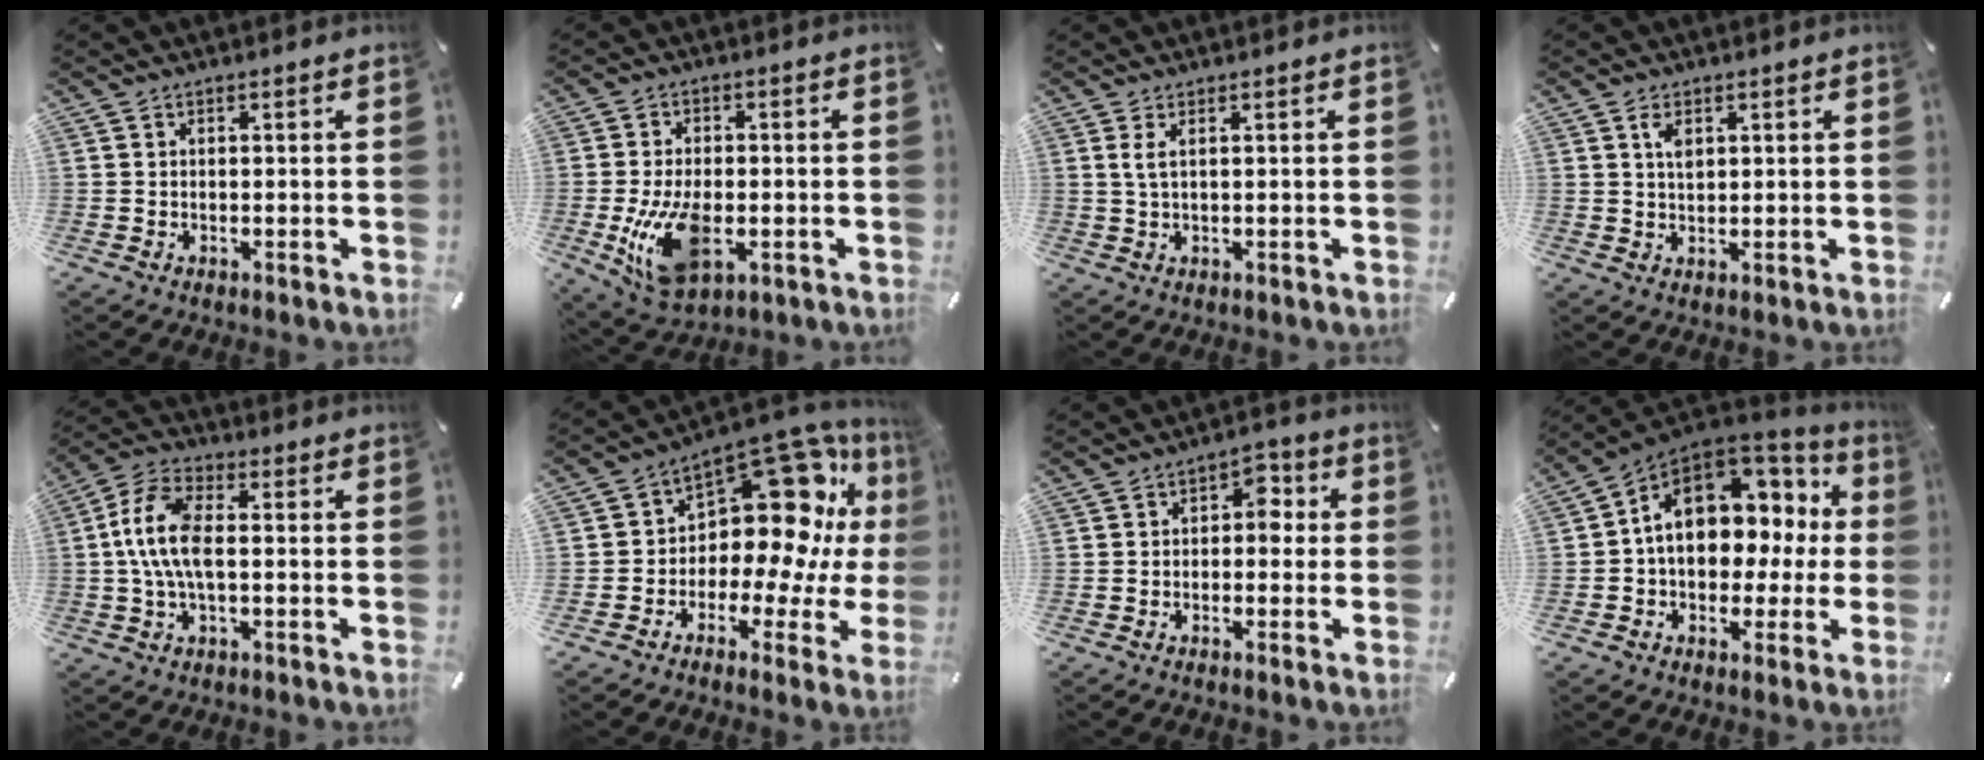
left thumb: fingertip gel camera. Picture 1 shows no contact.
{"total": 13.3, "force": [-2.7, 8.0, 10.3], "torque": [-0.211, -0.011, -0.047]}
{"total": 2.5, "force": [0.8, 0.5, 2.3], "torque": [-0.049, 0.000, 0.013]}
{"total": 2.9, "force": [1.3, 1.6, 2.1], "torque": [-0.029, -0.004, 0.020]}
{"total": 10.9, "force": [0.2, 5.2, 9.6], "torque": [-0.205, -0.004, 0.002]}
{"total": 18.0, "force": [6.8, 10.6, 12.9], "torque": [-0.182, -0.073, 0.110]}
{"total": 4.6, "force": [-0.8, 3.3, 3.0], "torque": [-0.034, 0.009, -0.025]}
{"total": 14.1, "force": [3.1, 10.5, 8.8], "torque": [-0.130, -0.009, 0.061]}